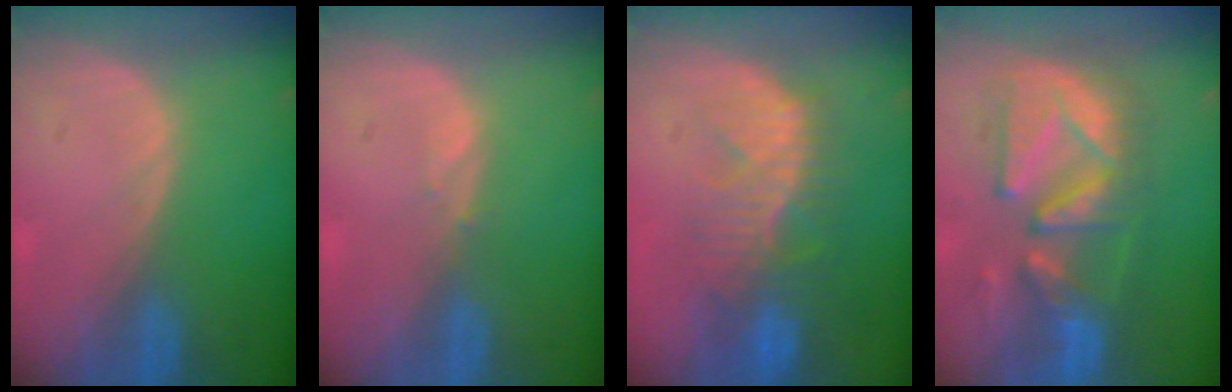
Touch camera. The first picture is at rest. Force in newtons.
{"total": 0.6, "press": 0.6, "slide": 0.1}
{"total": 10.3, "press": 8.9, "slide": 5.2}
{"total": 11.1, "press": 10.7, "slide": 3.1}